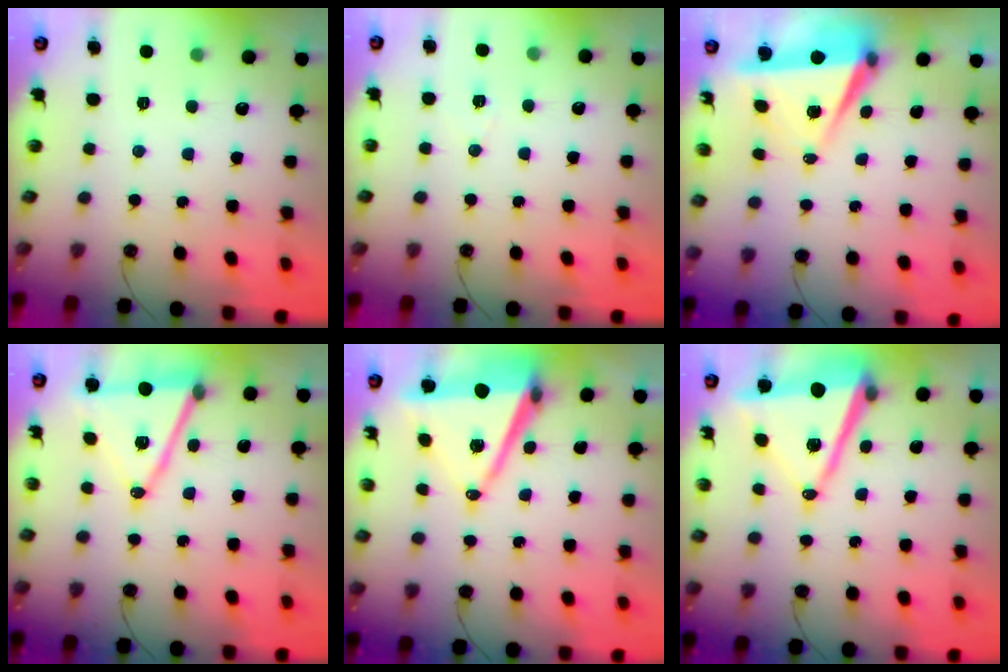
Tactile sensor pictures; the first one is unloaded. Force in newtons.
{"total": 5.3, "press": 5.1, "slide": 1.4}
{"total": 6.0, "press": 4.1, "slide": 4.3}
{"total": 14.8, "press": 14.3, "slide": 3.9}
{"total": 11.8, "press": 11.0, "slide": 4.4}
{"total": 12.7, "press": 12.4, "slide": 2.3}